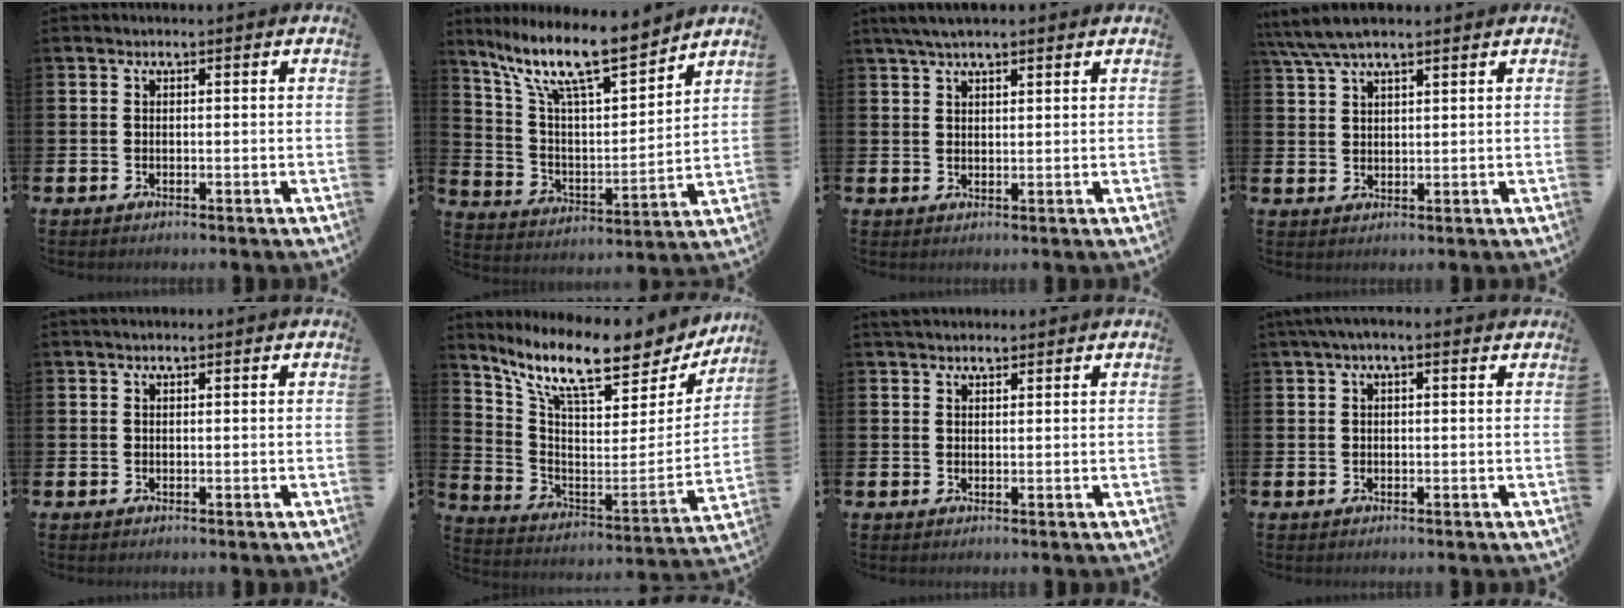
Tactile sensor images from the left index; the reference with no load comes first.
{"total": 12.6, "force": [10.2, 2.8, 6.9], "torque": [-0.156, -0.061, 0.175]}
{"total": 3.9, "force": [3.2, 1.0, 1.9], "torque": [-0.039, -0.001, 0.059]}
{"total": 5.0, "force": [4.1, 1.1, 2.6], "torque": [-0.064, -0.005, 0.076]}
{"total": 0.6, "force": [0.5, 0.1, 0.3], "torque": [-0.001, 0.001, 0.009]}
{"total": 11.8, "force": [9.8, 2.8, 6.0], "torque": [-0.144, -0.073, 0.165]}
{"total": 2.2, "force": [2.0, 0.7, 0.4], "torque": [-0.001, -0.004, 0.035]}
{"total": 1.6, "force": [1.0, 0.3, 1.2], "torque": [-0.013, 0.000, 0.015]}